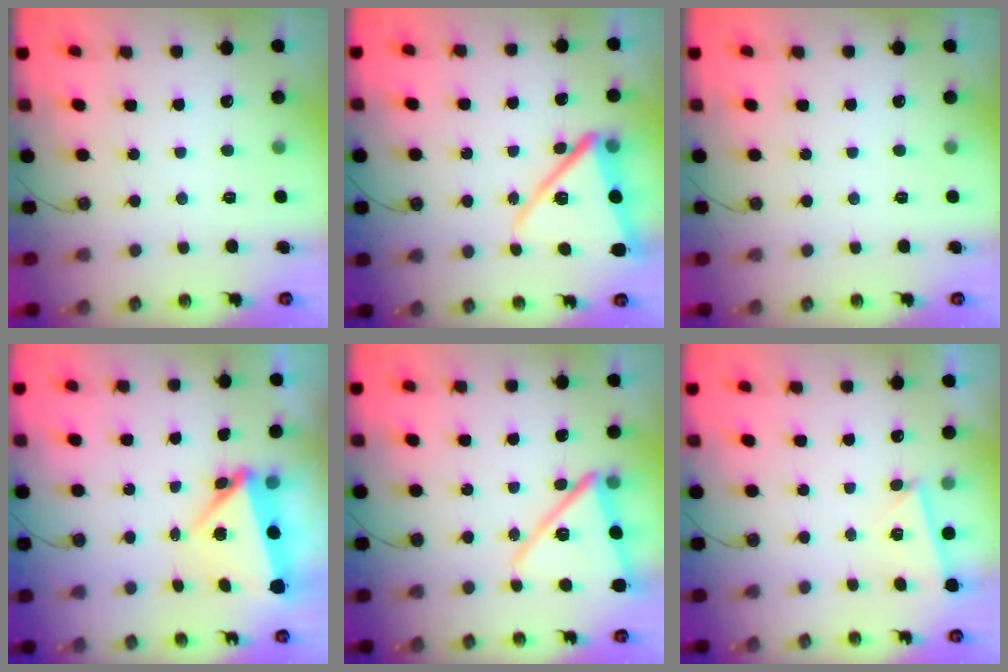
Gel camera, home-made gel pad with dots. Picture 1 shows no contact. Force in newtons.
{"total": 14.8, "press": 14.7, "slide": 1.9}
{"total": 0.0}
{"total": 8.1, "press": 4.9, "slide": 6.4}
{"total": 14.5, "press": 14.5, "slide": 1.2}
{"total": 3.0, "press": 2.7, "slide": 1.4}